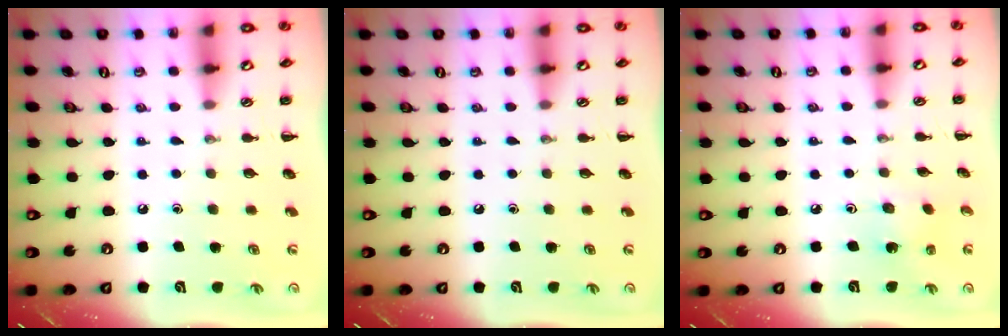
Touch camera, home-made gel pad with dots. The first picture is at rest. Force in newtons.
{"total": 0.0}
{"total": 1.8, "press": 1.7, "slide": 0.7}